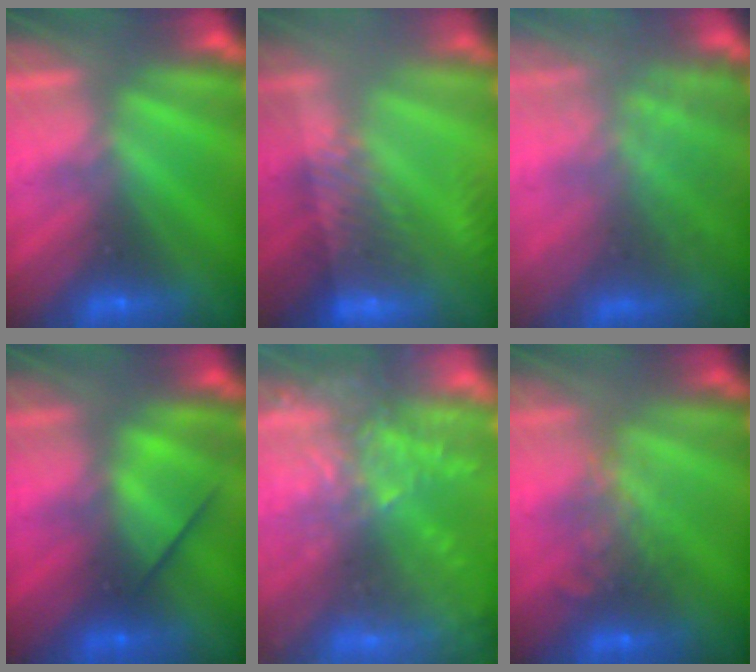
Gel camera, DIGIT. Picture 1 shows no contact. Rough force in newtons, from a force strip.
{"total": 6.3}
{"total": 7.5}
{"total": 2.6}
{"total": 8.2}
{"total": 3.7}